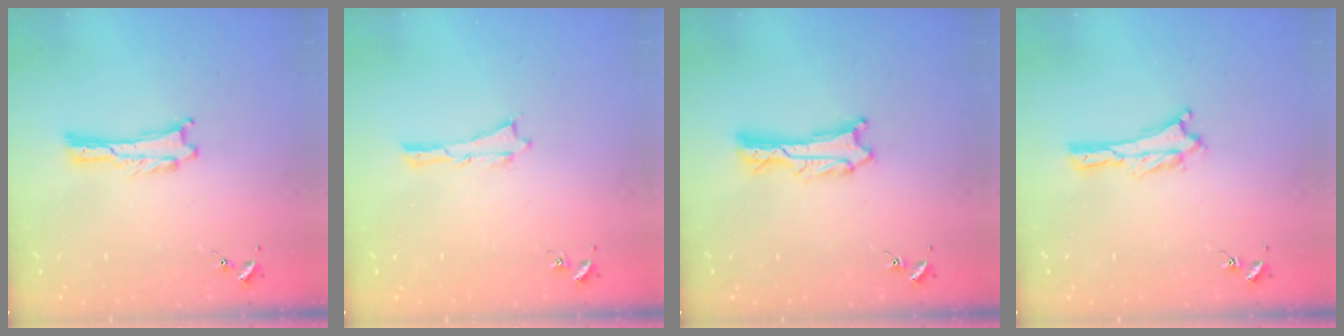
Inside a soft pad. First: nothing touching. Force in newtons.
{"total": 0.0}
{"total": 1.2, "press": 1.2, "slide": 0.1}
{"total": 0.0}